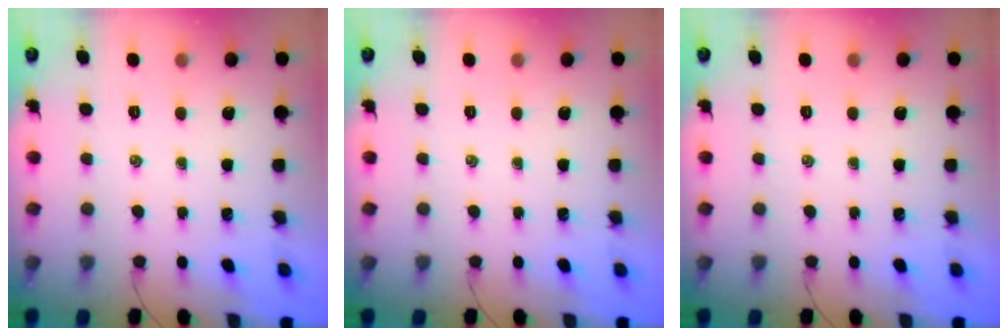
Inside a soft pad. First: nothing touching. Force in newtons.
{"total": 0.0}
{"total": 0.0}